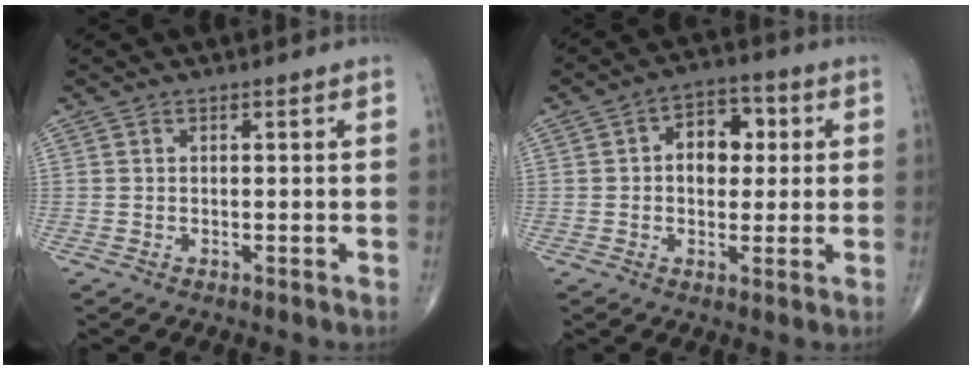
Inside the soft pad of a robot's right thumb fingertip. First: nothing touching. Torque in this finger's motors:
{"motor_torque": [0.12, 0.23, 0.09, 0.12, 0.14]}